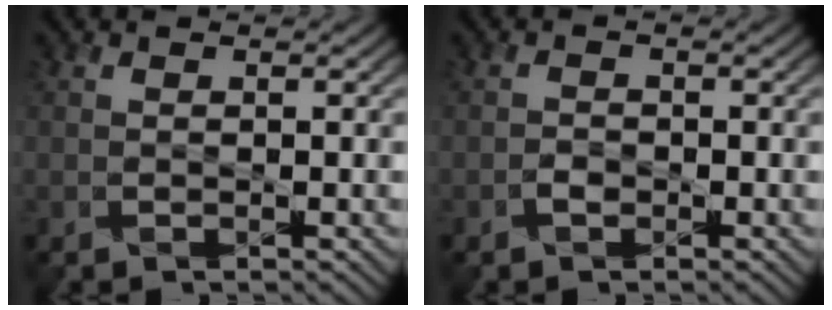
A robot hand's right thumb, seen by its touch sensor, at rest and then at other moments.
{"total": 1.2, "force": [-0.9, 0.6, 0.5], "torque": [-0.010, -0.003, -0.020]}